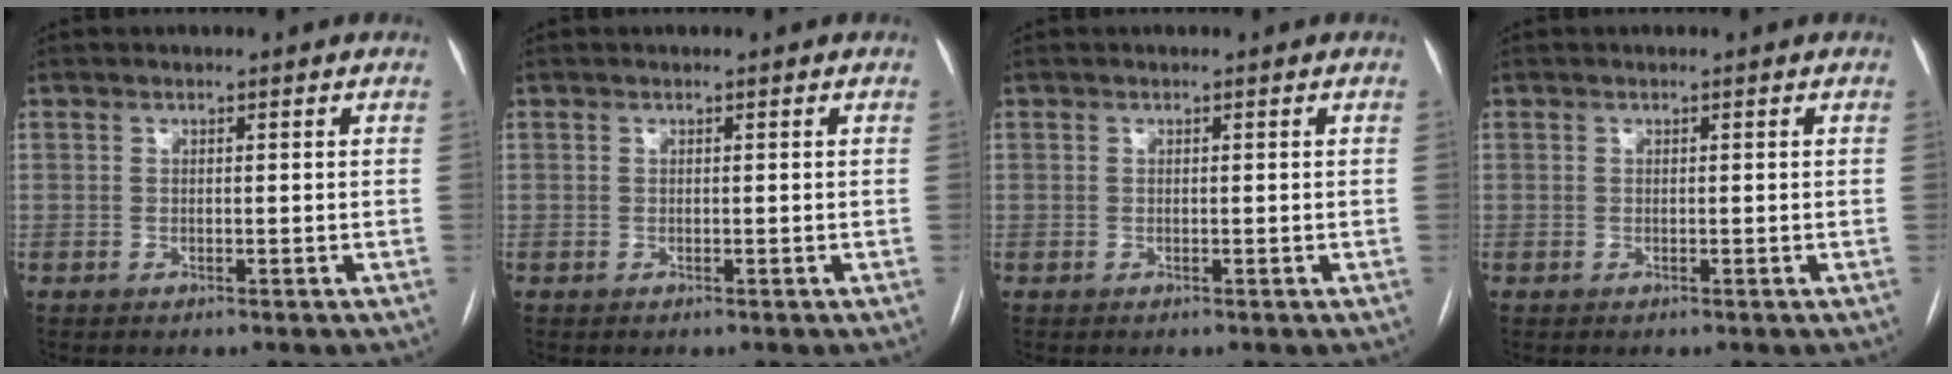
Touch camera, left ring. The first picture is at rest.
{"total": 0.0}
{"total": 0.0}
{"total": 0.0}